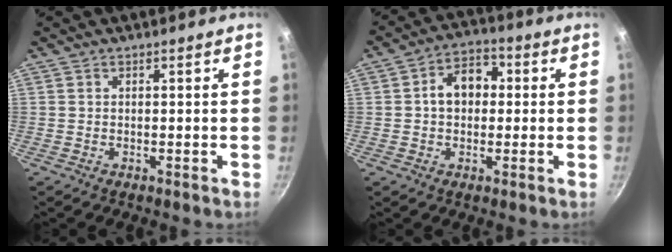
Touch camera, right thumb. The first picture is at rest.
{"total": 8.3, "force": [0.7, 6.1, 5.5], "torque": [-0.049, 0.021, 0.000]}